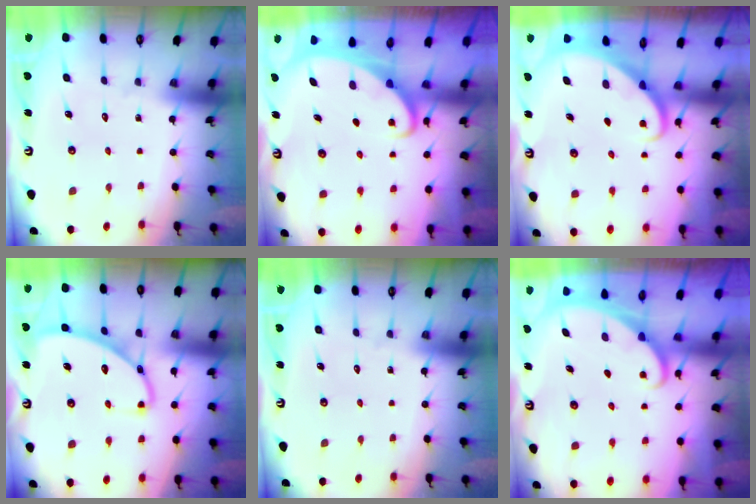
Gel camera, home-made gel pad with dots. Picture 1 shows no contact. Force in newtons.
{"total": 2.8, "press": 2.7, "slide": 0.3}
{"total": 2.2, "press": 2.2, "slide": 0.2}
{"total": 9.9, "press": 9.9, "slide": 0.1}
{"total": 0.0}
{"total": 1.7, "press": 1.7, "slide": 0.1}